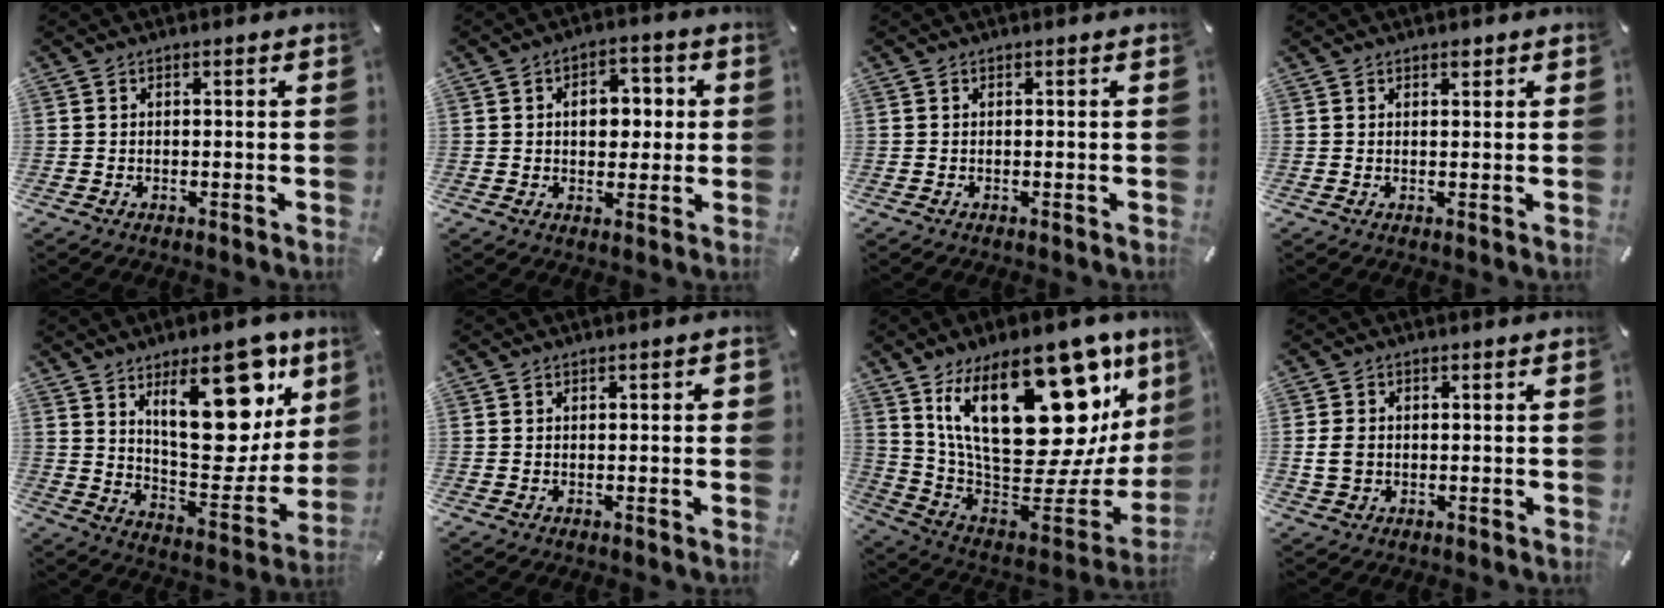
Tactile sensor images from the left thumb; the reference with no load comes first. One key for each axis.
{"total": 7.6, "fx": 0.7, "fy": 5.6, "fz": 5.0, "tx": -0.057, "ty": -0.001, "tz": 0.003}
{"total": 0.0}
{"total": 1.3, "fx": 0.8, "fy": 0.8, "fz": 0.6, "tx": -0.005, "ty": -0.001, "tz": 0.013}
{"total": 23.9, "fx": 11.6, "fy": 11.4, "fz": 17.5, "tx": -0.218, "ty": -0.077, "tz": 0.187}
{"total": 1.8, "fx": -0.1, "fy": 0.5, "fz": 1.7, "tx": -0.022, "ty": 0.000, "tz": -0.004}
{"total": 35.8, "fx": 14.8, "fy": 17.6, "fz": 27.4, "tx": -0.448, "ty": -0.108, "tz": 0.271}
{"total": 3.8, "fx": -0.3, "fy": 3.1, "fz": 2.2, "tx": -0.047, "ty": 0.006, "tz": -0.006}